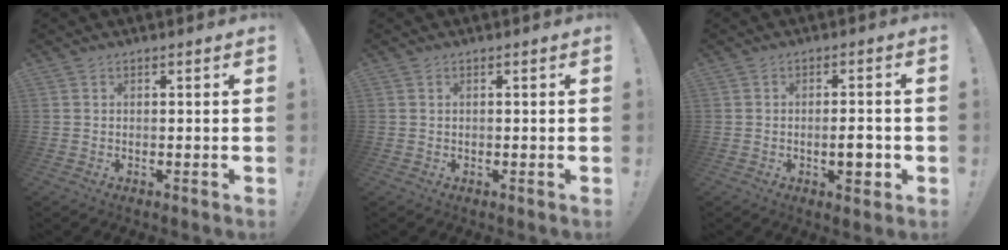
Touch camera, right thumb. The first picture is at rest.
{"total": 0.5, "force": [0.2, 0.5, 0.1], "torque": [-0.007, 0.004, 0.005]}
{"total": 4.9, "force": [-1.3, 1.7, 4.4], "torque": [-0.055, 0.004, -0.022]}